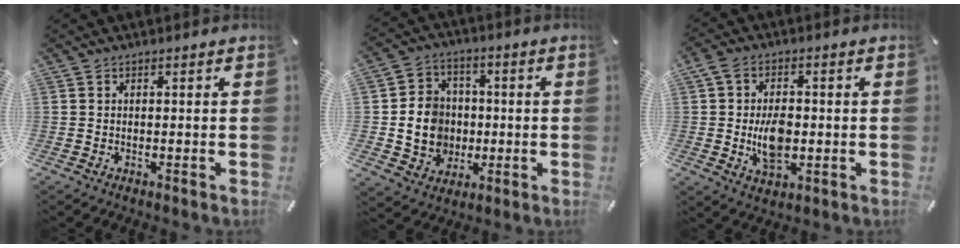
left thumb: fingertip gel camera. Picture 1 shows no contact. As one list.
[{"total": 10.8, "force": [-0.7, 9.9, 4.4], "torque": [-0.083, 0.010, -0.006]}, {"total": 9.2, "force": [-0.5, 5.9, 7.0], "torque": [-0.124, -0.004, -0.012]}]